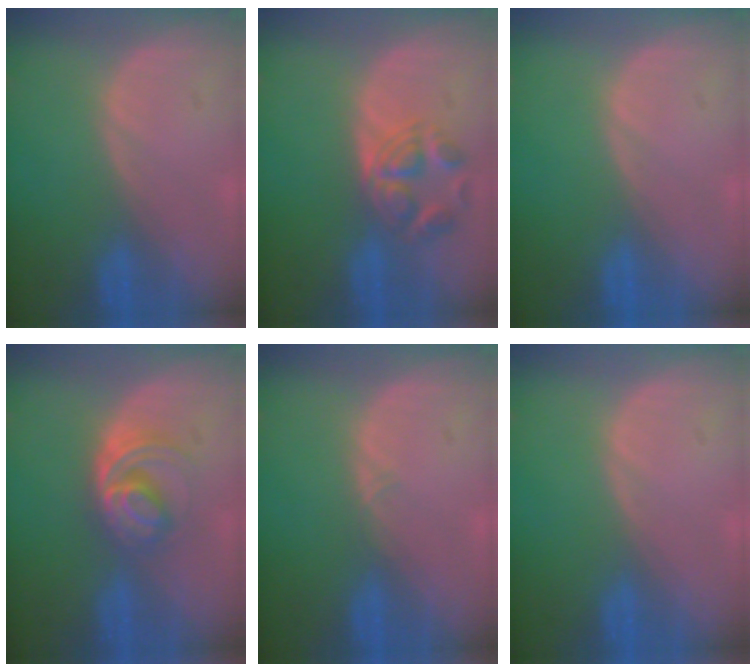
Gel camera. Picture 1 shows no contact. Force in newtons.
{"total": 5.5, "press": 5.1, "slide": 2.0}
{"total": 0.0}
{"total": 6.3, "press": 5.4, "slide": 3.1}
{"total": 0.6, "press": 0.5, "slide": 0.4}
{"total": 0.0}